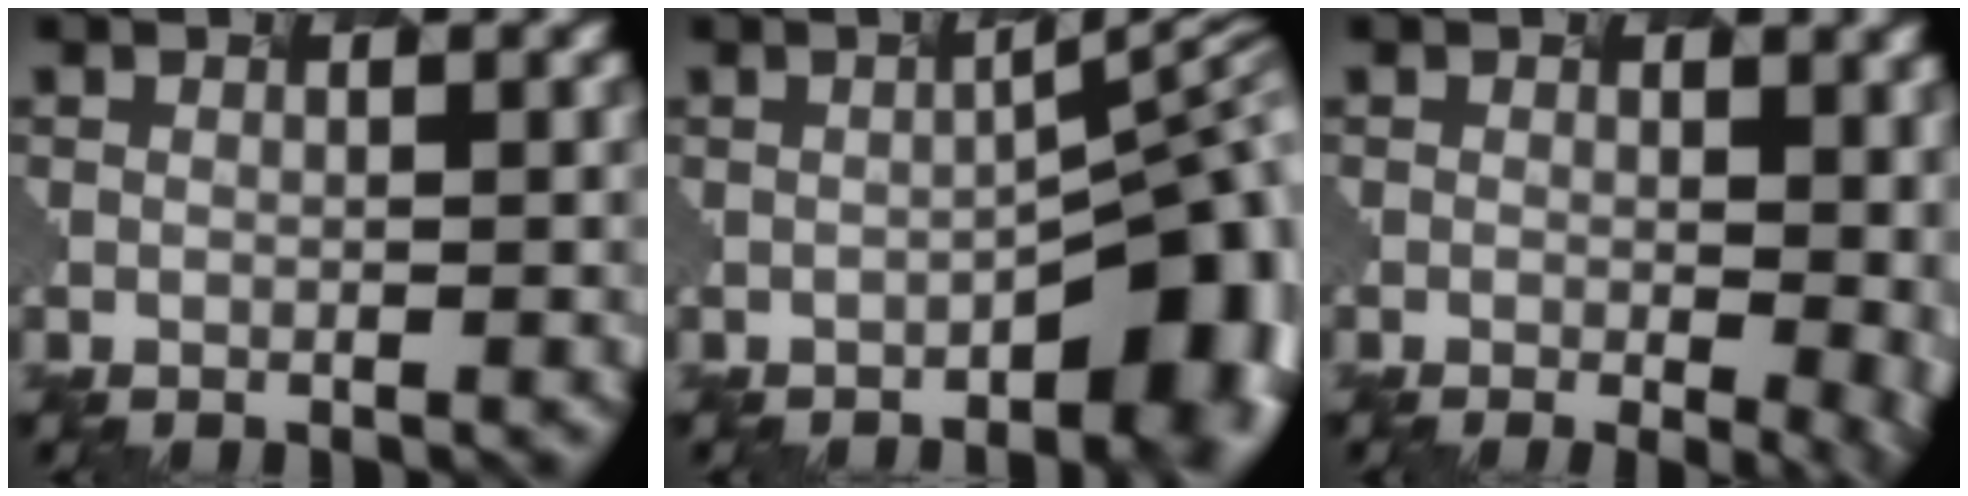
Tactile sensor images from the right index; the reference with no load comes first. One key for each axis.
{"total": 9.0, "fx": -2.7, "fy": 2.9, "fz": 8.1, "tx": -0.084, "ty": 0.003, "tz": -0.027}
{"total": 5.9, "fx": -0.3, "fy": 2.7, "fz": 5.3, "tx": -0.020, "ty": -0.005, "tz": 0.007}